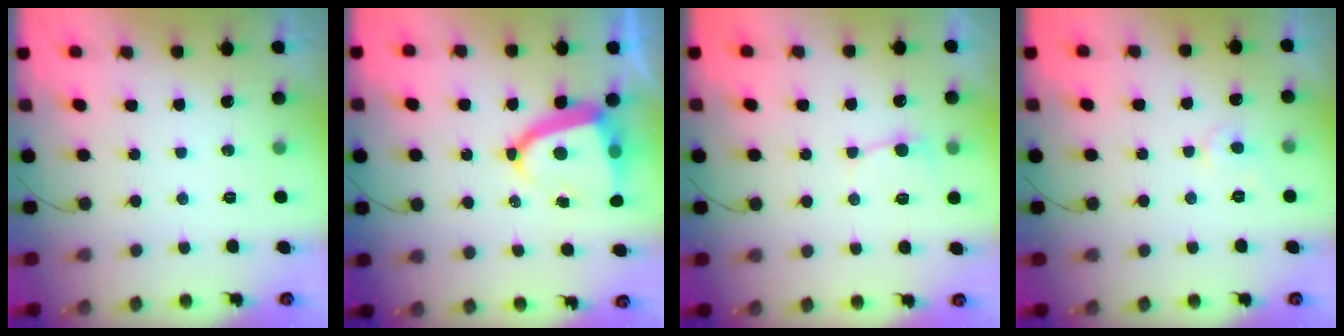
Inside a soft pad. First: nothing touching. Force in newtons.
{"total": 10.7, "press": 10.6, "slide": 1.3}
{"total": 4.2, "press": 4.2, "slide": 0.5}
{"total": 3.5, "press": 3.5, "slide": 0.3}